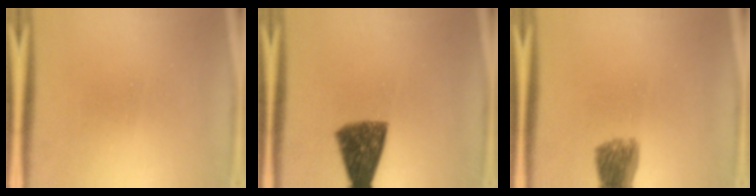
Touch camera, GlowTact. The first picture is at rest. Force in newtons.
{"total": 9.2}
{"total": 7.2}